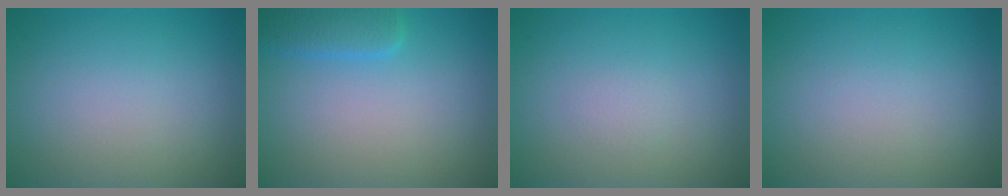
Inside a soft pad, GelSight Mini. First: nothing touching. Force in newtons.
{"total": 2.5, "press": 2.5, "slide": 0.3}
{"total": 0.6, "press": 0.6, "slide": 0.0}
{"total": 0.0}